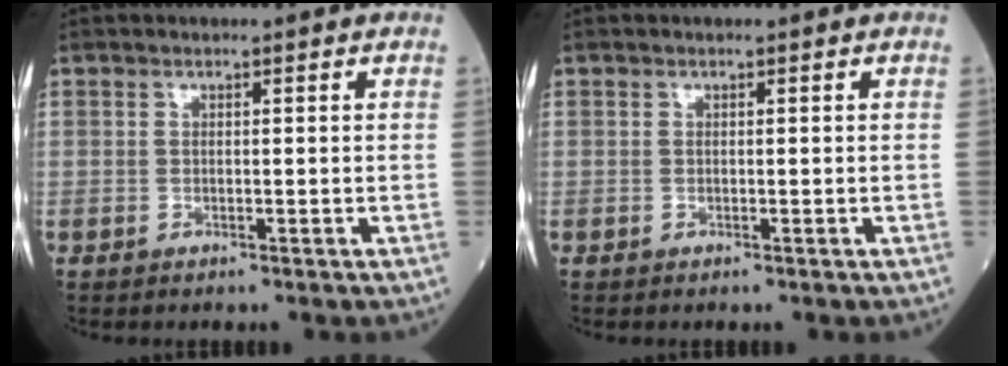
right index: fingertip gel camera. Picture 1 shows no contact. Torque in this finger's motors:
{"motor_torque": [0.00, 0.00, 0.00, 0.00]}